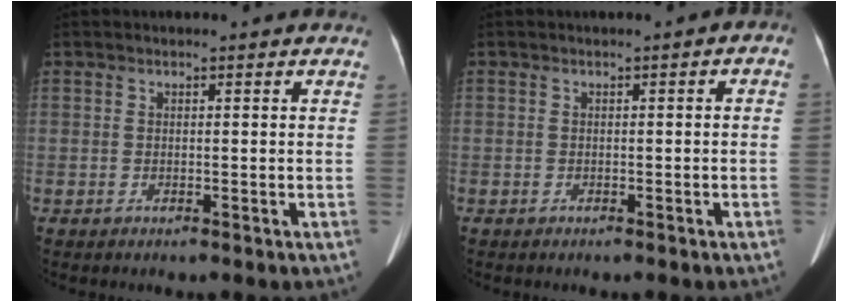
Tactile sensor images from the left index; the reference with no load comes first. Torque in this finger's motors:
{"motor_torque": [-0.25, -0.86, -0.09, -0.13]}